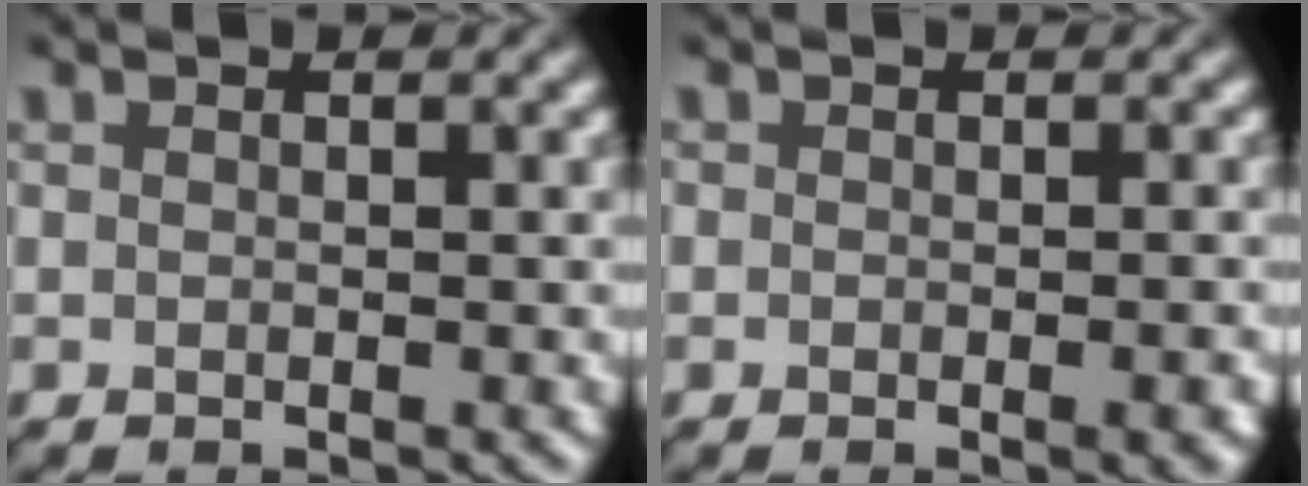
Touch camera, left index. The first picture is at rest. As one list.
[{"total": 2.2, "force": [-0.8, 1.0, 1.8], "torque": [-0.015, -0.002, -0.003]}]